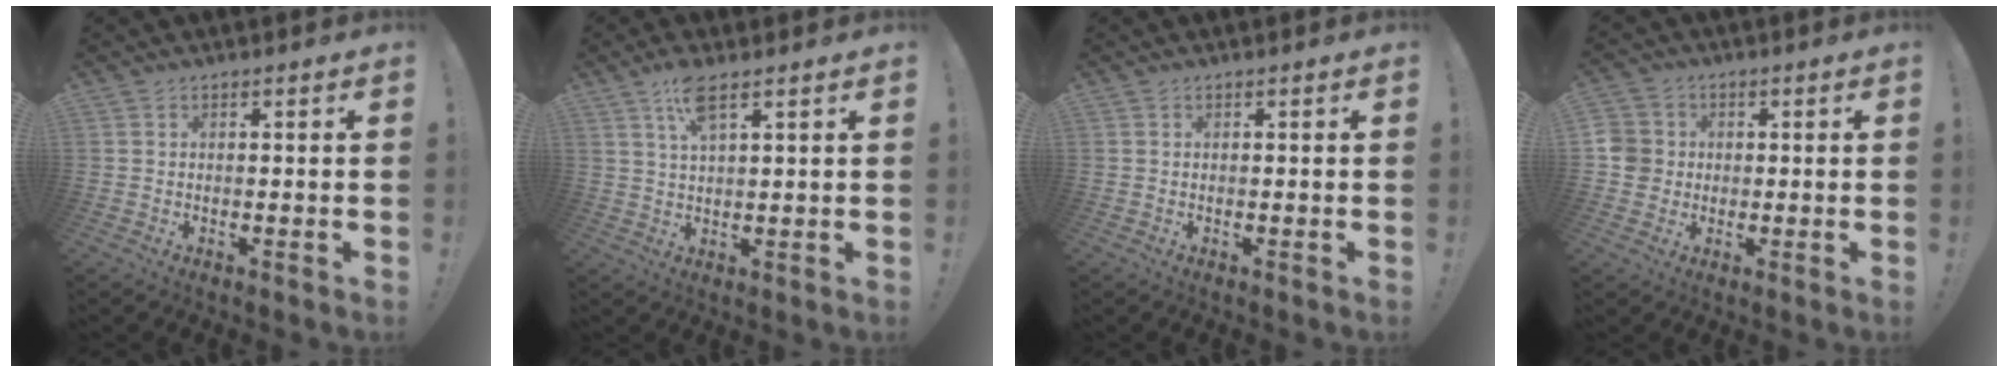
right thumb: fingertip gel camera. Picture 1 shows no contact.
{"total": 7.0, "force": [4.0, 2.1, 5.4], "torque": [-0.096, -0.009, 0.069]}
{"total": 0.0}
{"total": 6.6, "force": [0.0, 6.3, 1.9], "torque": [-0.050, 0.005, -0.001]}